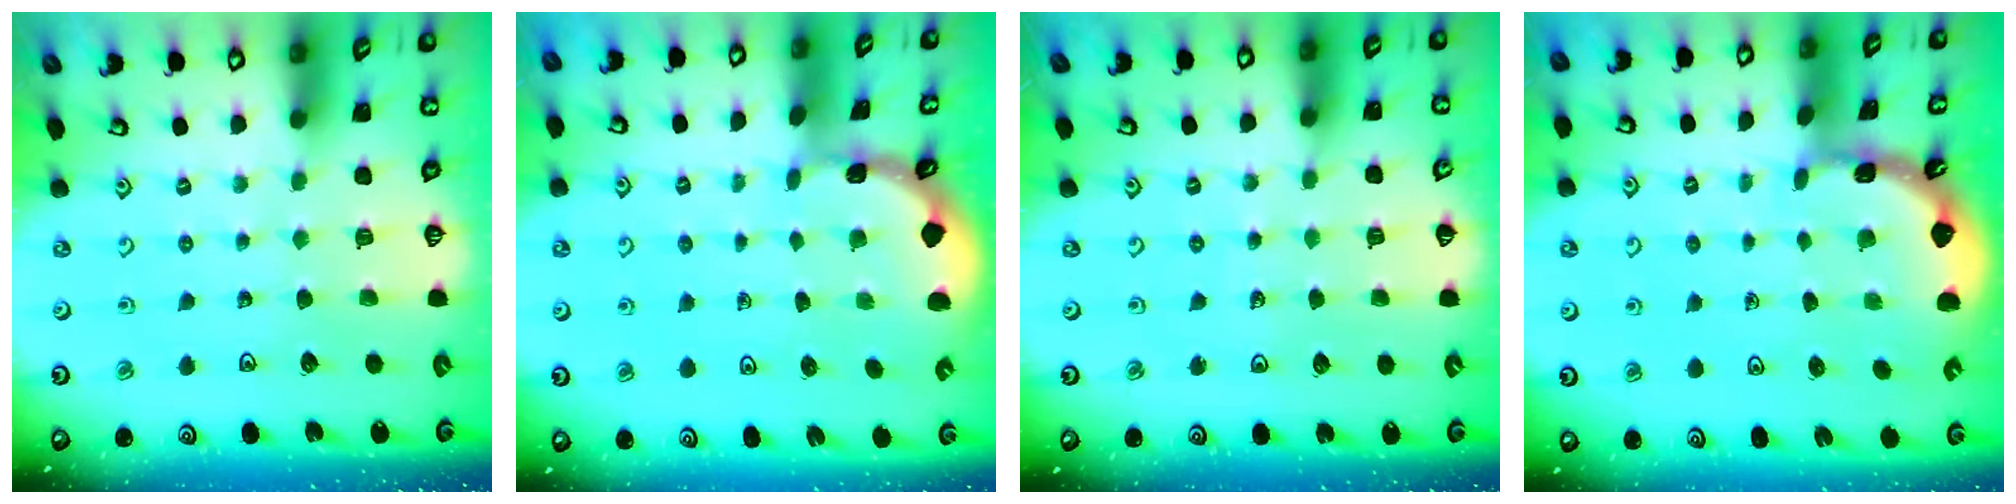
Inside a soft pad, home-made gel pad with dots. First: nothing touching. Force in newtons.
{"total": 0.7, "press": 0.6, "slide": 0.2}
{"total": 2.6, "press": 2.6, "slide": 0.3}
{"total": 1.8, "press": 1.8, "slide": 0.1}